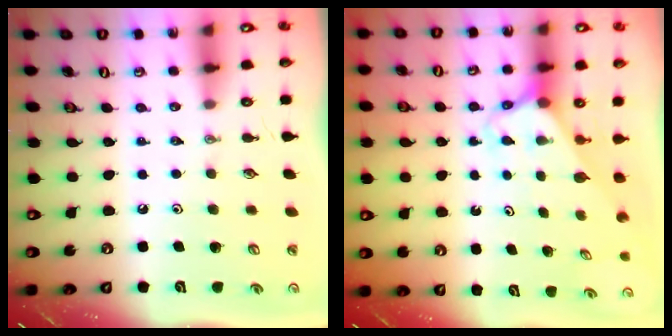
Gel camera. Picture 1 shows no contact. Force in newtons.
{"total": 2.7, "press": 2.7, "slide": 0.1}